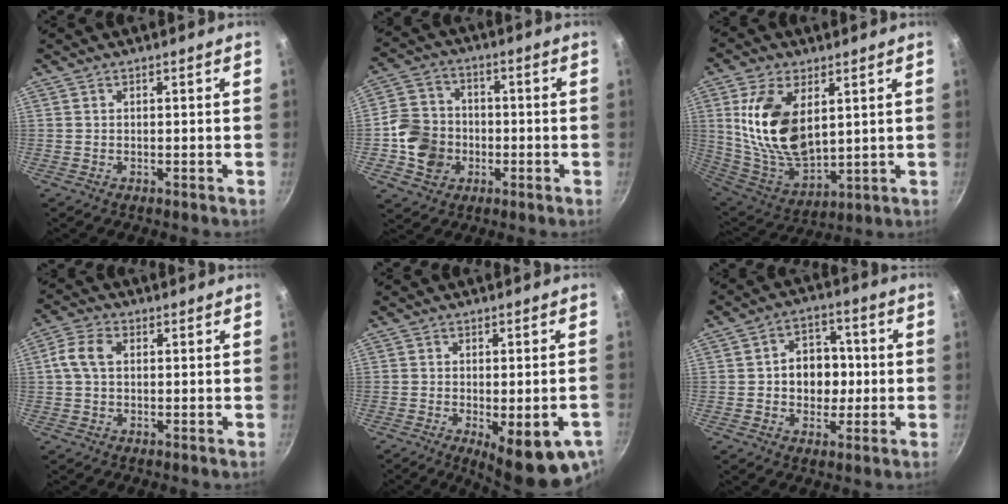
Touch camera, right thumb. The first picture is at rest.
{"total": 10.8, "force": [-2.4, 9.3, 5.0], "torque": [-0.071, 0.020, -0.048]}
{"total": 17.7, "force": [4.3, 9.6, 14.2], "torque": [-0.262, -0.024, 0.098]}
{"total": 5.5, "force": [0.9, 3.6, 4.0], "torque": [-0.088, 0.015, 0.014]}
{"total": 13.7, "force": [-5.8, 4.9, 11.4], "torque": [-0.122, 0.007, -0.063]}
{"total": 9.7, "force": [-0.1, 7.4, 6.2], "torque": [-0.047, 0.016, -0.007]}